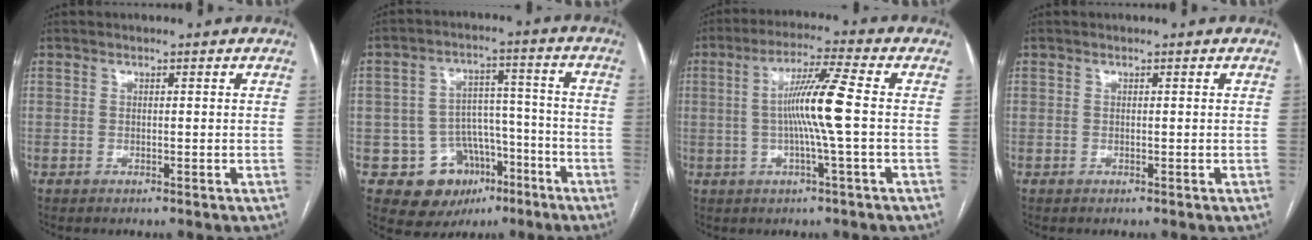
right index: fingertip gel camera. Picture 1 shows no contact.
{"total": 11.1, "force": [-5.4, 8.9, 3.8], "torque": [-0.045, 0.041, -0.069]}
{"total": 8.9, "force": [-0.3, -1.1, 8.8], "torque": [-0.165, 0.004, -0.008]}
{"total": 0.0}